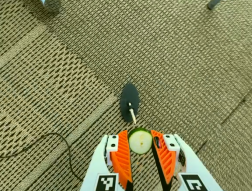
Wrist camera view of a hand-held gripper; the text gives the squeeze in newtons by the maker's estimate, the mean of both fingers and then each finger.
{"total": 6.5, "left": 6.0, "right": 7.1}